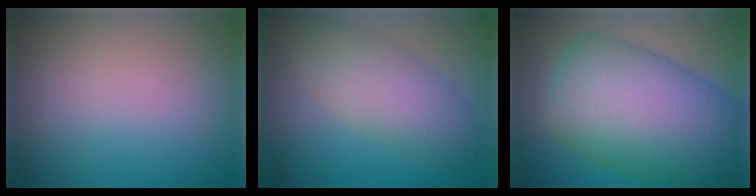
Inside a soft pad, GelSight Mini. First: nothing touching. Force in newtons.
{"total": 4.9, "press": 4.9, "slide": 0.0}
{"total": 14.0, "press": 14.0, "slide": 0.2}